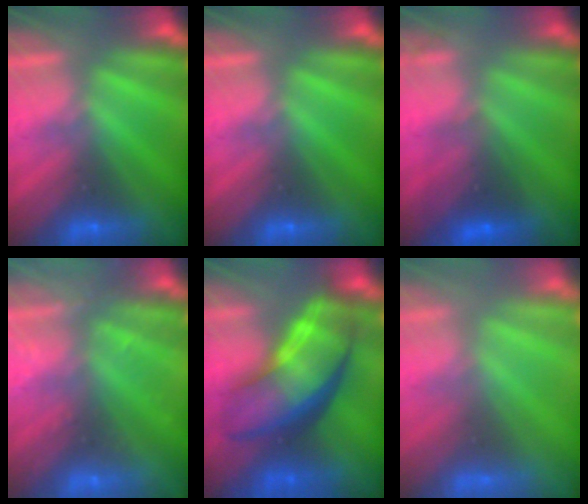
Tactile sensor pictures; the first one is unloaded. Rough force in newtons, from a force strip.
{"total": 0.0}
{"total": 2.7}
{"total": 2.6}
{"total": 7.9}
{"total": 3.0}